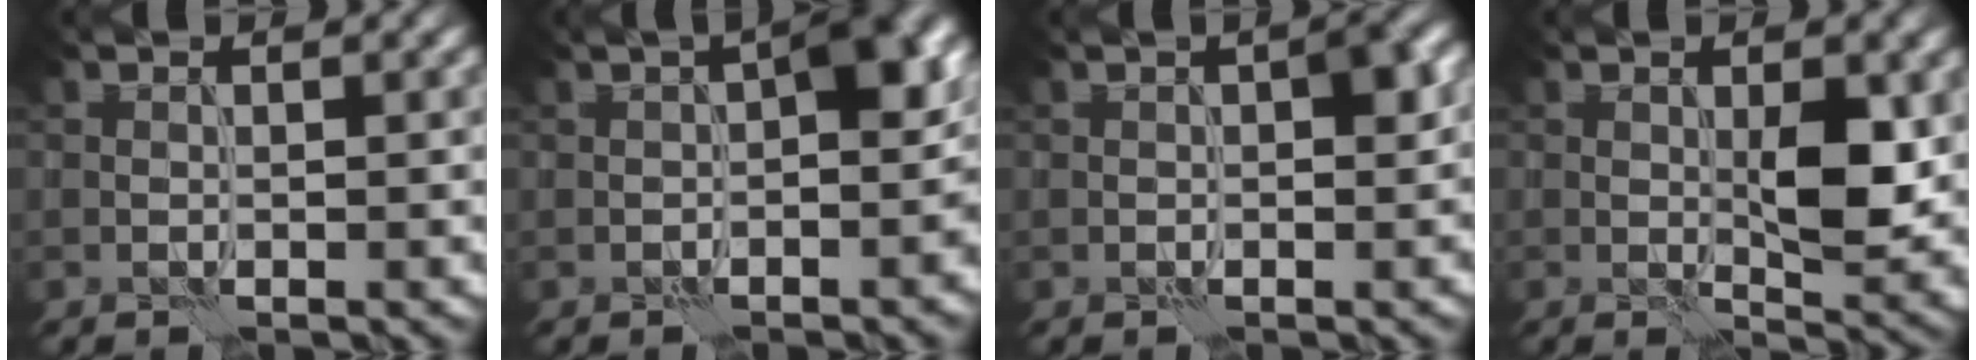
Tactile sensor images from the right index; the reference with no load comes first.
{"total": 6.1, "force": [-0.4, 2.5, 5.6], "torque": [-0.056, 0.025, -0.013]}
{"total": 2.6, "force": [-0.1, 1.0, 2.4], "torque": [-0.025, 0.009, -0.005]}
{"total": 5.0, "force": [0.3, 1.7, 4.6], "torque": [-0.080, -0.006, 0.009]}